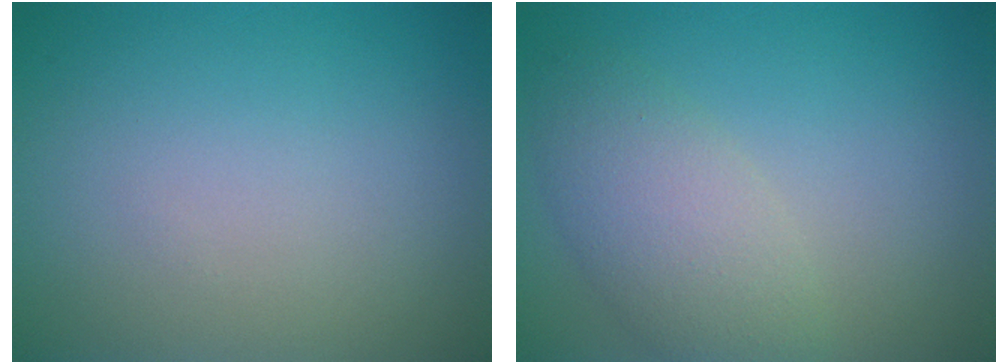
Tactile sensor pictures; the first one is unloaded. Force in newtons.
{"total": 4.1, "press": 4.1, "slide": 0.3}